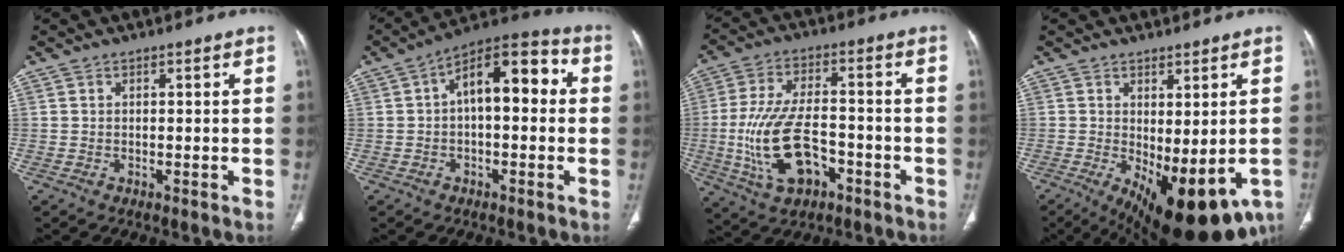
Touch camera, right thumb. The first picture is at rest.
{"total": 13.4, "force": [1.5, 6.6, 11.6], "torque": [-0.146, 0.044, 0.012]}
{"total": 15.0, "force": [-4.6, 7.9, 11.9], "torque": [-0.234, 0.027, -0.074]}
{"total": 15.9, "force": [-5.6, 6.7, 13.3], "torque": [-0.181, -0.012, -0.061]}